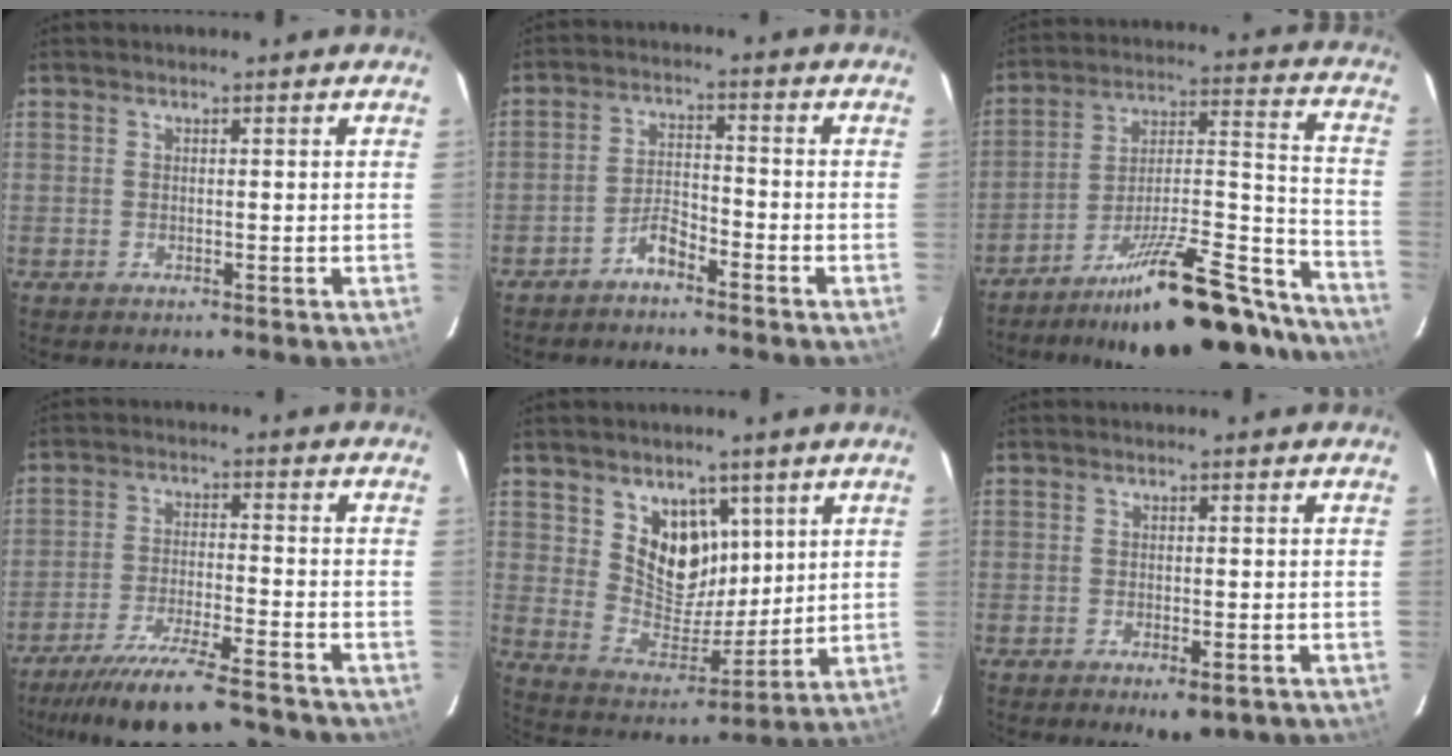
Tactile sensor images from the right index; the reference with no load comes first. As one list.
[{"total": 4.0, "force": [-3.4, 1.1, 1.7], "torque": [-0.047, 0.013, -0.065]}, {"total": 26.6, "force": [-22.5, 5.9, 12.9], "torque": [-0.162, 0.020, -0.321]}, {"total": 15.0, "force": [-13.3, 1.6, 6.7], "torque": [-0.142, -0.019, -0.212]}, {"total": 11.1, "force": [5.3, 8.1, 5.4], "torque": [-0.091, -0.011, 0.112]}, {"total": 4.1, "force": [-2.6, 1.5, 2.7], "torque": [-0.049, -0.010, -0.035]}]